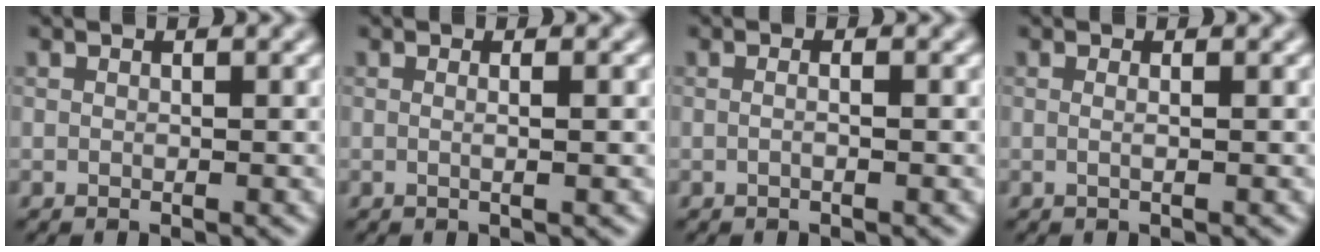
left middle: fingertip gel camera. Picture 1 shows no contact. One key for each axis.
{"total": 1.6, "fx": -0.1, "fy": 0.6, "fz": 1.5, "tx": -0.012, "ty": 0.002, "tz": -0.009}
{"total": 1.1, "fx": -0.1, "fy": 0.4, "fz": 1.0, "tx": 0.001, "ty": -0.011, "tz": -0.009}
{"total": 0.8, "fx": -0.1, "fy": 0.3, "fz": 0.7, "tx": -0.008, "ty": 0.000, "tz": -0.005}